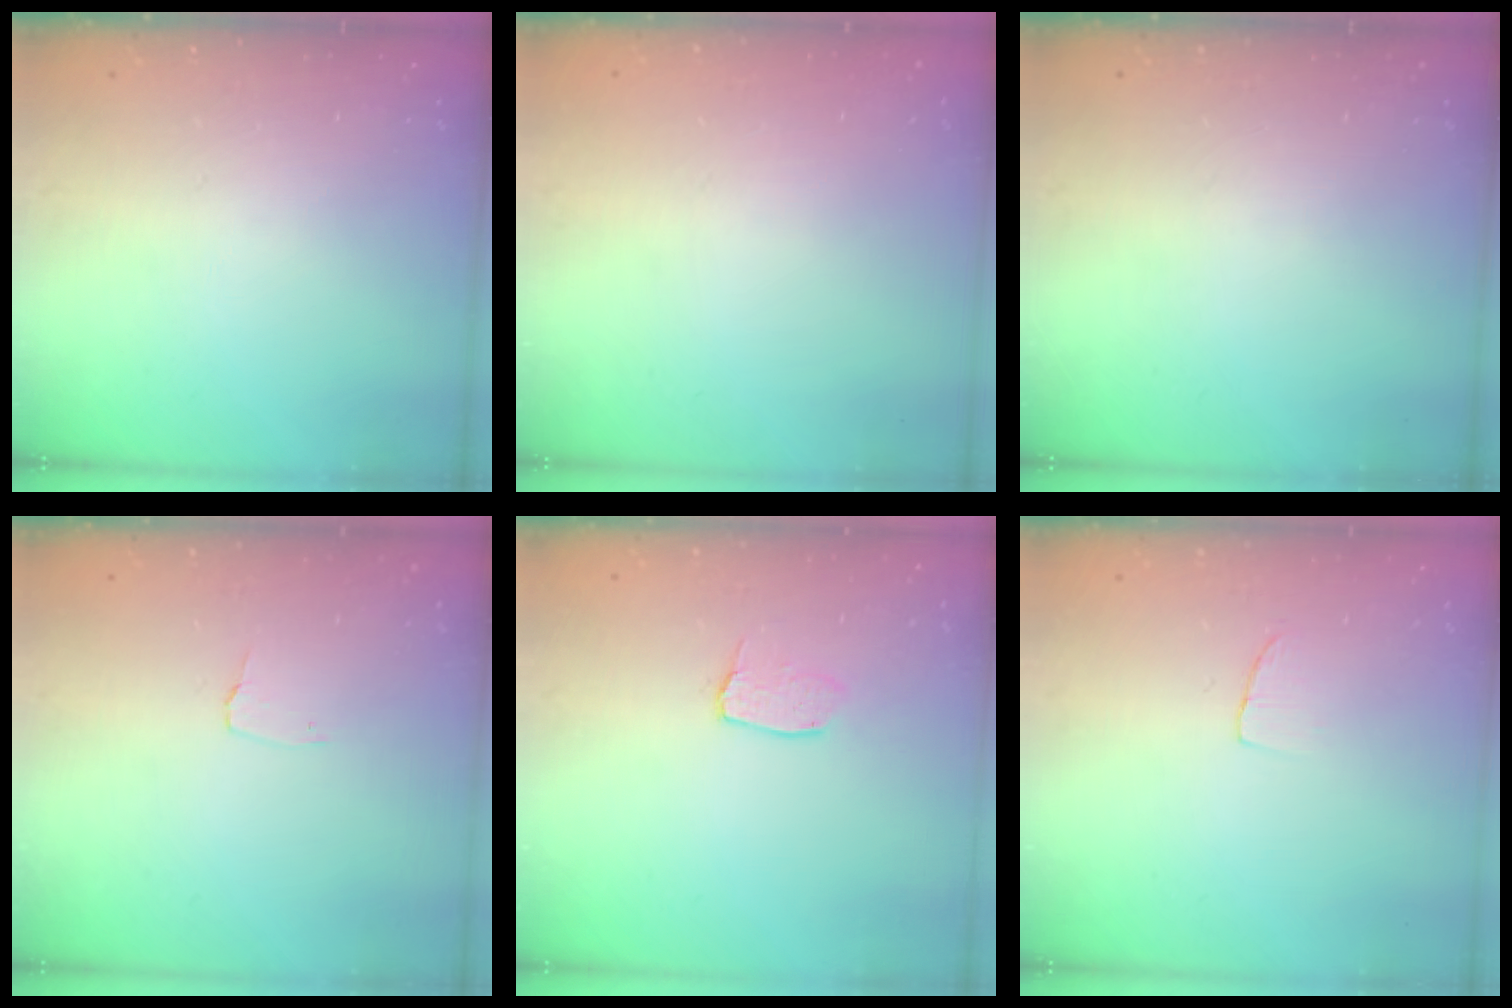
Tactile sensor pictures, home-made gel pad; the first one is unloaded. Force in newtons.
{"total": 0.0}
{"total": 0.0}
{"total": 2.7, "press": 2.7, "slide": 0.3}
{"total": 5.6, "press": 5.6, "slide": 0.4}
{"total": 3.3, "press": 3.3, "slide": 0.2}